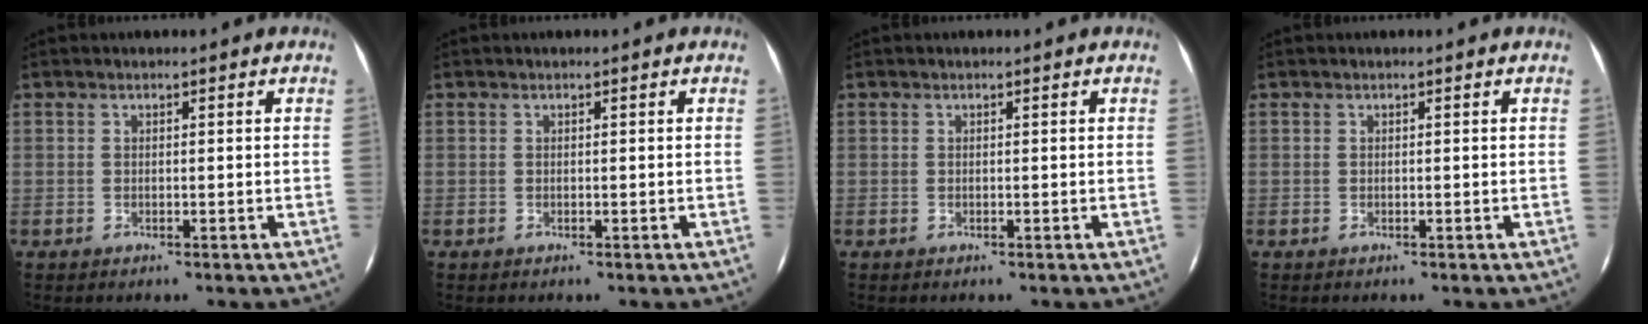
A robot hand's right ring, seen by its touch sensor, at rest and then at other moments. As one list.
[{"total": 0.0}, {"total": 0.0}, {"total": 0.0}]